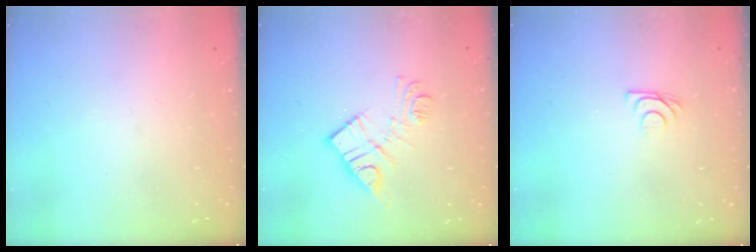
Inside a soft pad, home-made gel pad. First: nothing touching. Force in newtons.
{"total": 11.3, "press": 11.3, "slide": 0.3}
{"total": 6.1, "press": 6.0, "slide": 0.8}